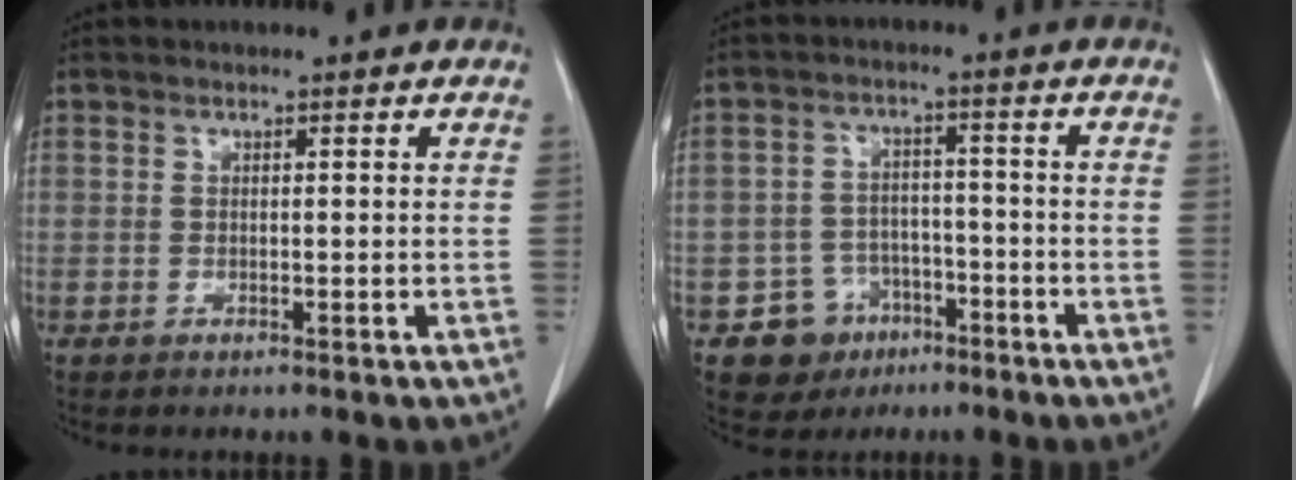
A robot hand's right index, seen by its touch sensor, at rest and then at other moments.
{"total": 6.9, "force": [-3.6, 5.8, 1.0], "torque": [-0.011, 0.012, -0.049]}